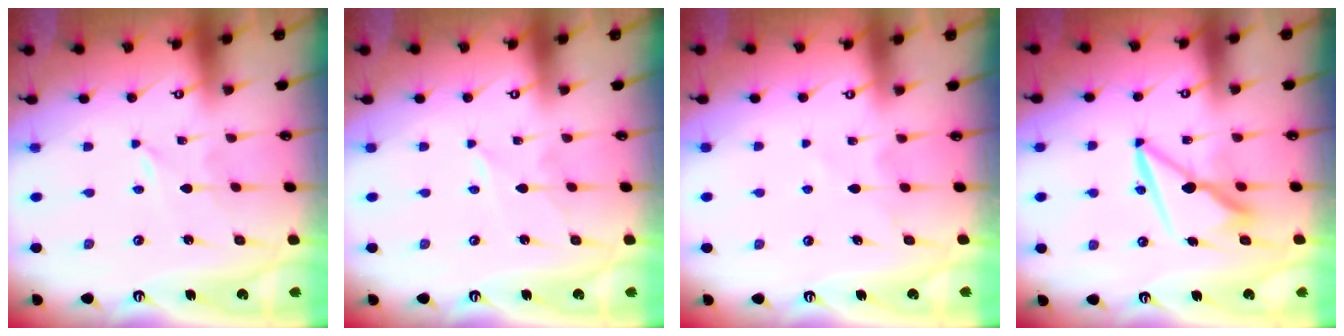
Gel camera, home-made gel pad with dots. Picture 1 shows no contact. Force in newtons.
{"total": 2.4, "press": 2.4, "slide": 0.3}
{"total": 4.9, "press": 4.8, "slide": 0.5}
{"total": 9.0, "press": 8.9, "slide": 1.3}